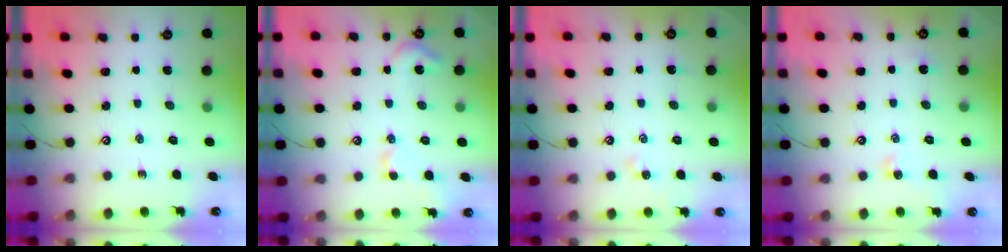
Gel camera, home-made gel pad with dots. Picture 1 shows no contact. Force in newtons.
{"total": 4.4, "press": 4.4, "slide": 0.8}
{"total": 0.0}
{"total": 1.1, "press": 1.0, "slide": 0.4}